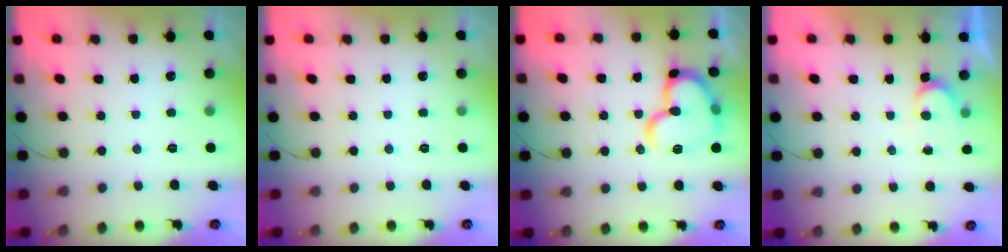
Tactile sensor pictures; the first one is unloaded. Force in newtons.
{"total": 0.0}
{"total": 17.4, "press": 17.3, "slide": 2.1}
{"total": 4.0, "press": 4.0, "slide": 0.5}